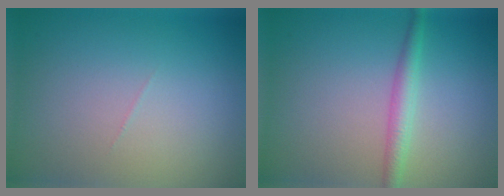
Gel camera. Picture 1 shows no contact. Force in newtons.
{"total": 2.2, "press": 2.2, "slide": 0.1}